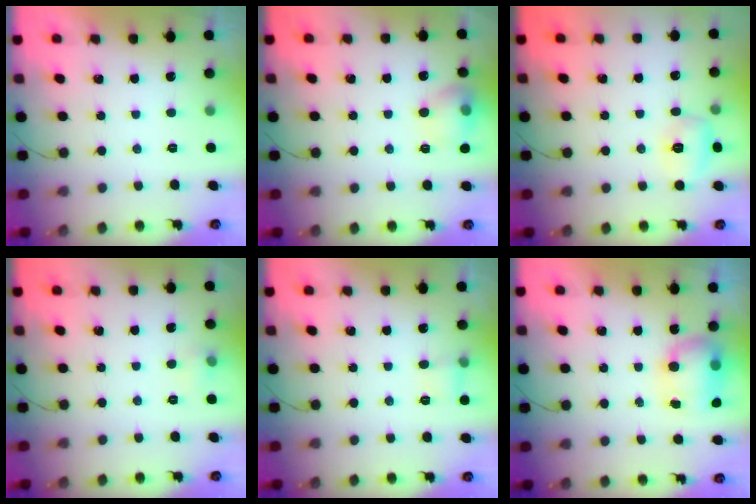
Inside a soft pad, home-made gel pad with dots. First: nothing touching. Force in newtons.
{"total": 10.8, "press": 10.7, "slide": 1.4}
{"total": 6.8, "press": 6.6, "slide": 1.7}
{"total": 8.2, "press": 4.1, "slide": 7.1}
{"total": 4.9, "press": 4.0, "slide": 2.7}
{"total": 7.7, "press": 7.6, "slide": 1.4}